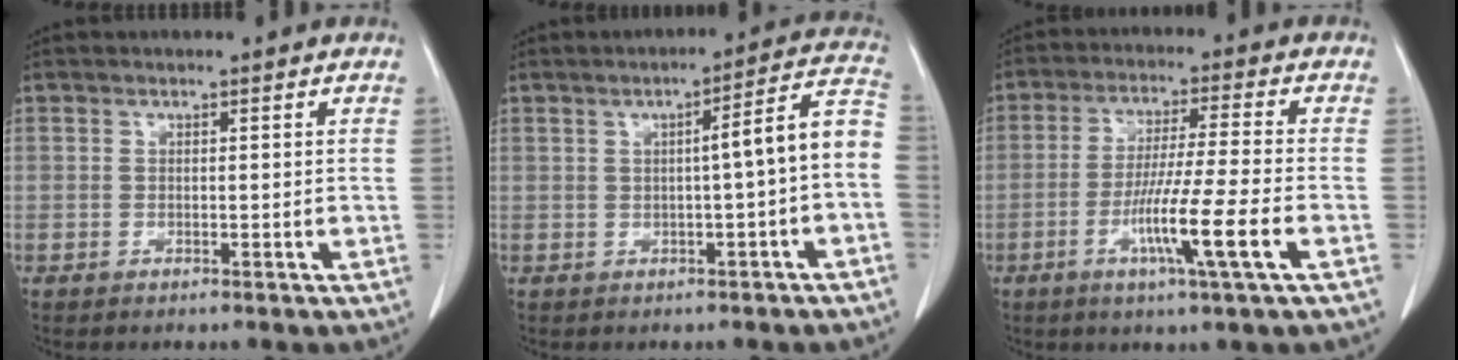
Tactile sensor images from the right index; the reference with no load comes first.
{"total": 7.5, "force": [-0.7, 0.2, 7.4], "torque": [-0.090, 0.028, -0.014]}
{"total": 10.7, "force": [-4.0, -1.1, 9.9], "torque": [-0.183, -0.018, -0.074]}